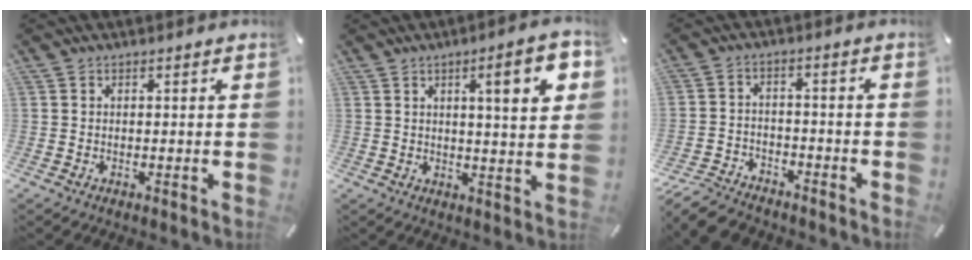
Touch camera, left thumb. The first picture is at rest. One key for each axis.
{"total": 11.2, "fx": 4.3, "fy": 2.2, "fz": 10.1, "tx": -0.139, "ty": -0.013, "tz": 0.058}
{"total": 7.6, "fx": -6.8, "fy": 2.9, "fz": 2.0, "tx": -0.041, "ty": 0.035, "tz": -0.133}